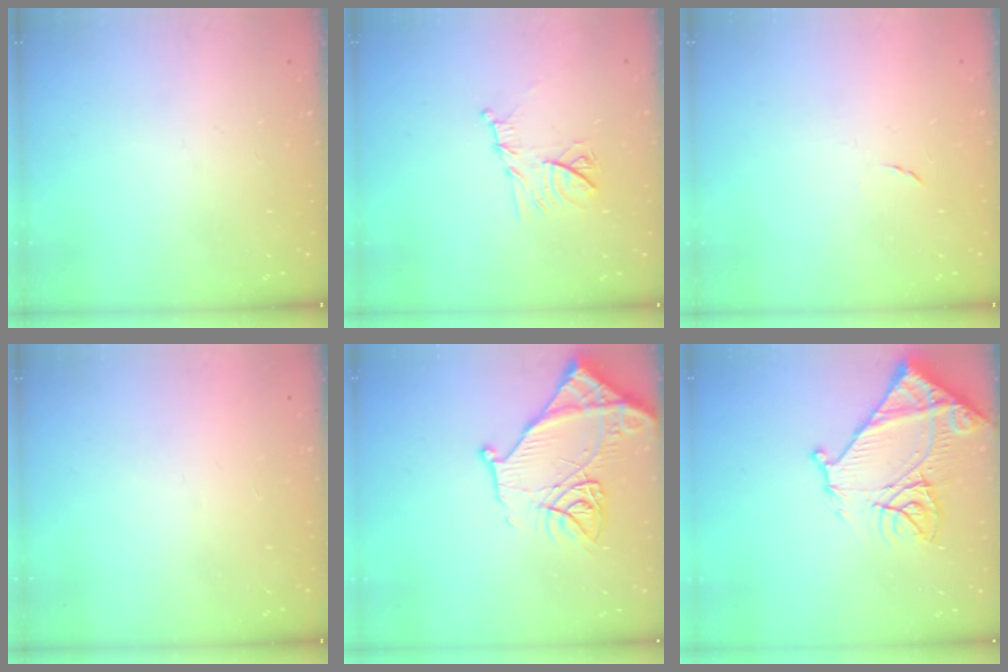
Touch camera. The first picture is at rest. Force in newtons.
{"total": 11.2, "press": 11.2, "slide": 0.5}
{"total": 4.2, "press": 4.2, "slide": 0.5}
{"total": 1.5, "press": 1.5, "slide": 0.1}
{"total": 17.7, "press": 17.6, "slide": 1.7}
{"total": 17.7, "press": 17.6, "slide": 1.9}